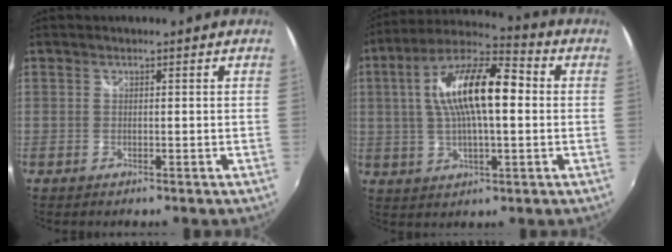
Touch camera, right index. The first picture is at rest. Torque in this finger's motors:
{"motor_torque": [0.74, 0.01, 1.05, 0.21]}